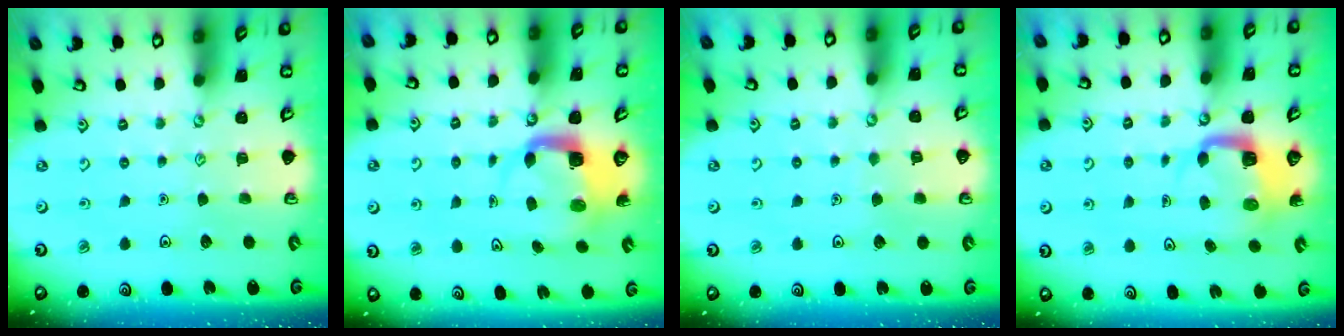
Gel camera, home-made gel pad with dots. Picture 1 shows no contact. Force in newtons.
{"total": 4.1, "press": 4.0, "slide": 0.4}
{"total": 2.9, "press": 2.9, "slide": 0.3}
{"total": 4.9, "press": 4.9, "slide": 0.4}